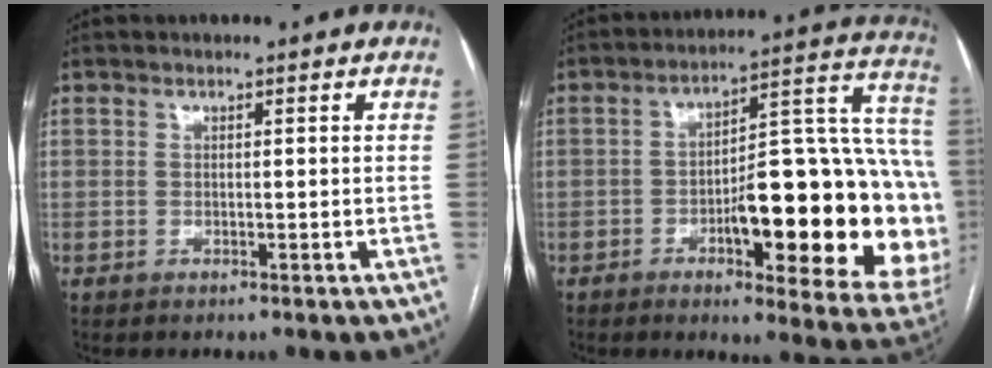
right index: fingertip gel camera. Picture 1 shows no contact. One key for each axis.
{"total": 27.2, "fx": -5.5, "fy": 6.6, "fz": 25.9, "tx": -0.263, "ty": 0.027, "tz": -0.061}